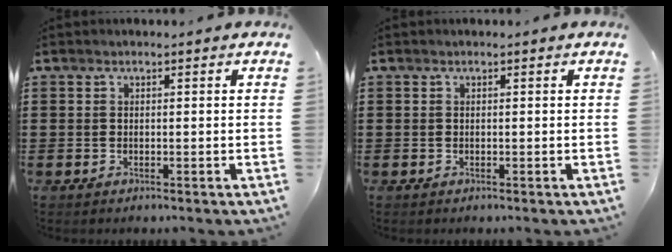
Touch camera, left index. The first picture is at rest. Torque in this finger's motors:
{"motor_torque": [-0.01, -0.01, 0.00, 0.00]}